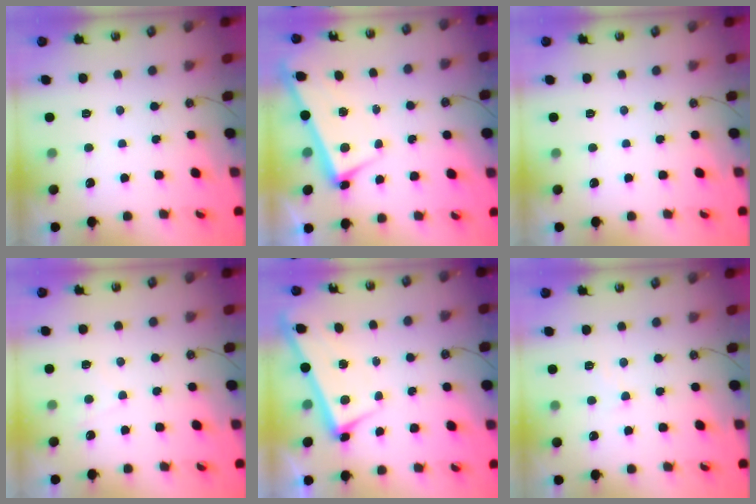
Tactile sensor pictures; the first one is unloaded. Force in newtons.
{"total": 2.6, "press": 2.5, "slide": 0.5}
{"total": 0.0}
{"total": 1.6, "press": 1.5, "slide": 0.4}
{"total": 2.9, "press": 2.9, "slide": 0.4}
{"total": 2.0, "press": 2.0, "slide": 0.4}